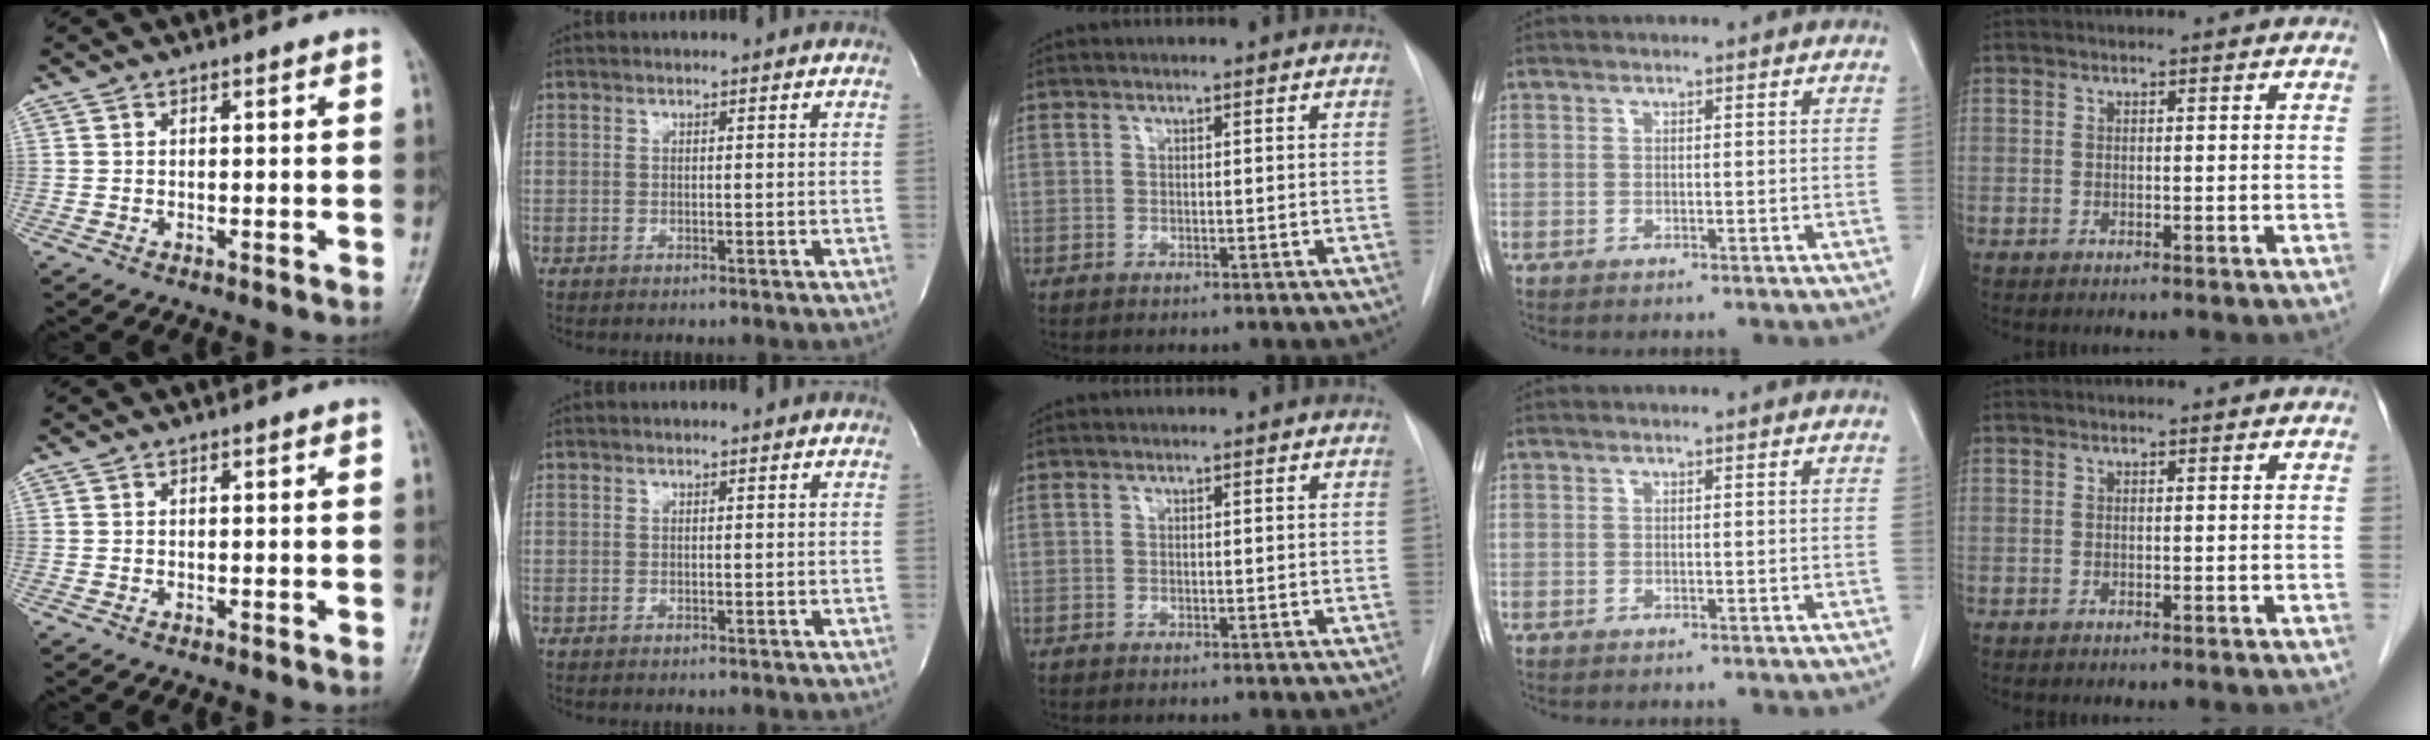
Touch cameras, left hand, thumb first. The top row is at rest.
{}